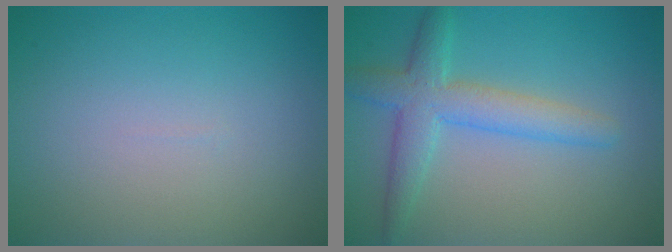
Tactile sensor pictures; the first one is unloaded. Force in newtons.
{"total": 4.3, "press": 4.3, "slide": 0.1}